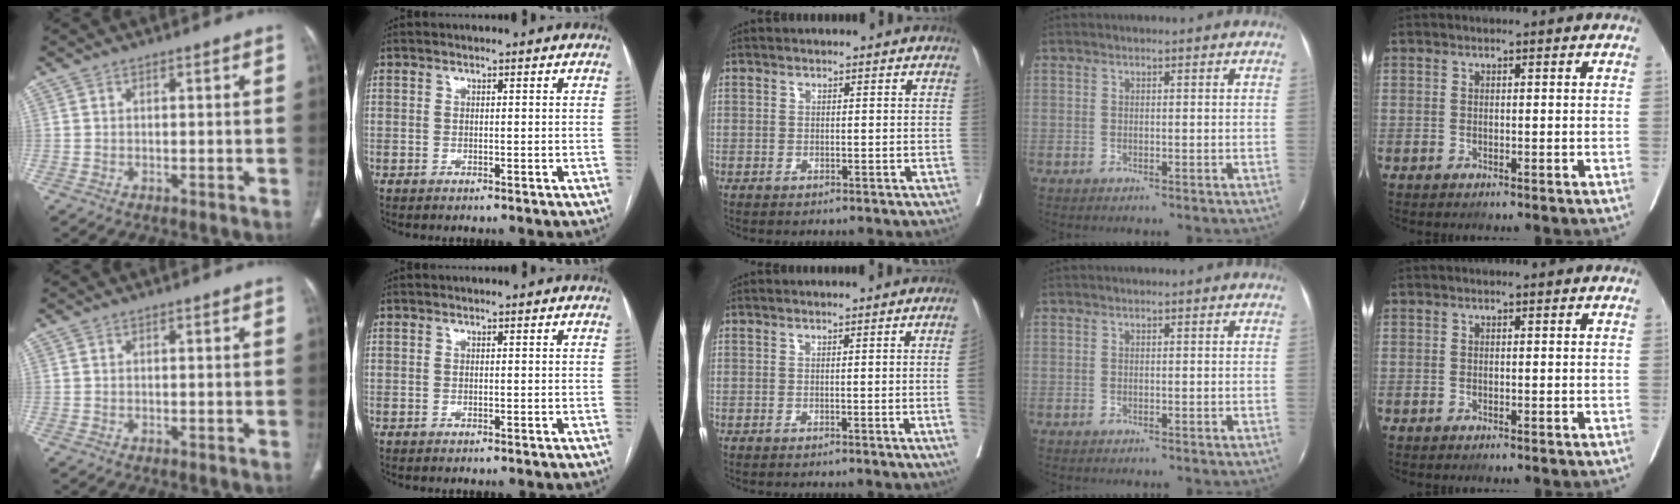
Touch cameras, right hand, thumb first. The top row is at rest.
{"middle": {"total": 3.2, "force": [-0.4, -1.3, 2.9], "torque": [-0.035, -0.004, -0.005]}}